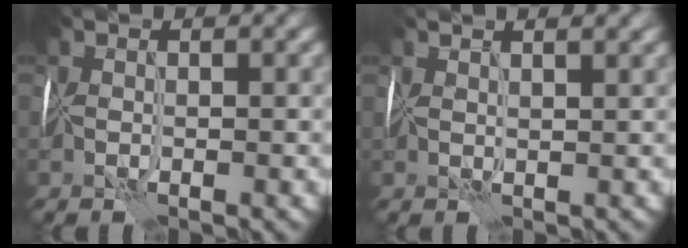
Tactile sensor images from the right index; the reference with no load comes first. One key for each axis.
{"total": 3.8, "fx": 2.9, "fy": 1.1, "fz": 2.2, "tx": -0.018, "ty": 0.022, "tz": 0.035}